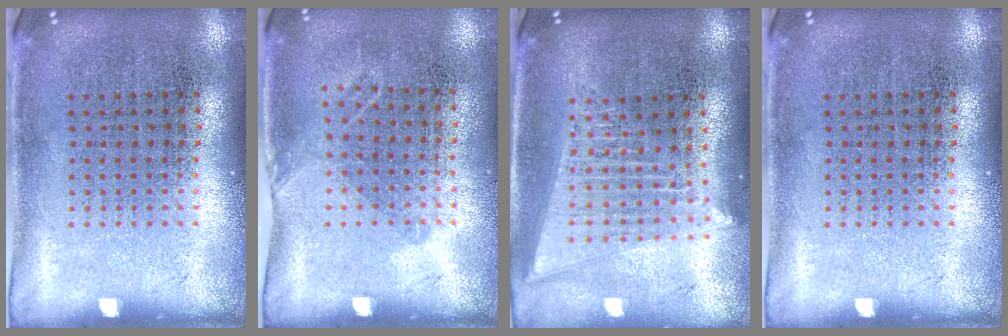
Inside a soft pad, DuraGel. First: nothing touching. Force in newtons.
{"total": 1.0, "press": 0.7, "slide": 0.7}
{"total": 2.0, "press": 1.8, "slide": 1.0}
{"total": 0.0}